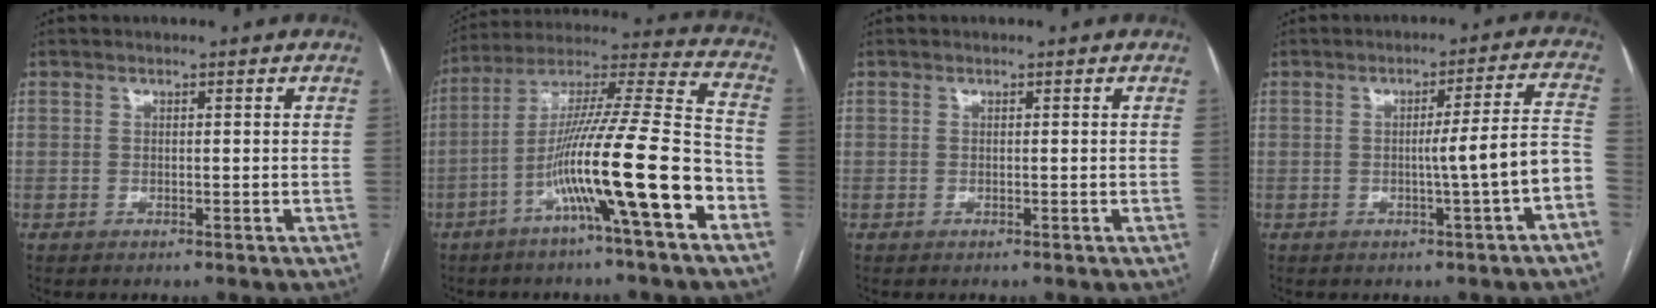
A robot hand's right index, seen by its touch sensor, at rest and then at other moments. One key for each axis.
{"total": 18.1, "fx": -7.5, "fy": -0.4, "fz": 16.5, "tx": -0.284, "ty": 0.003, "tz": -0.133}
{"total": 0.0}
{"total": 7.7, "fx": -2.4, "fy": -1.1, "fz": 7.3, "tx": -0.091, "ty": 0.016, "tz": -0.031}